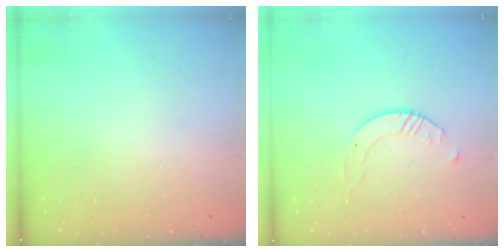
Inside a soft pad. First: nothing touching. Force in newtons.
{"total": 2.8, "press": 2.8, "slide": 0.3}